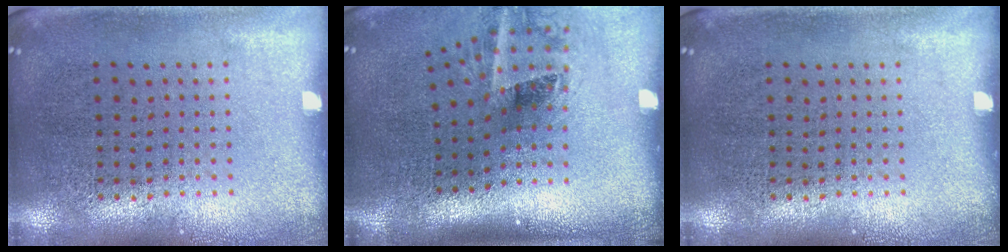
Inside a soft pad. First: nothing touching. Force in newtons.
{"total": 2.0, "press": 1.3, "slide": 1.6}
{"total": 0.0}